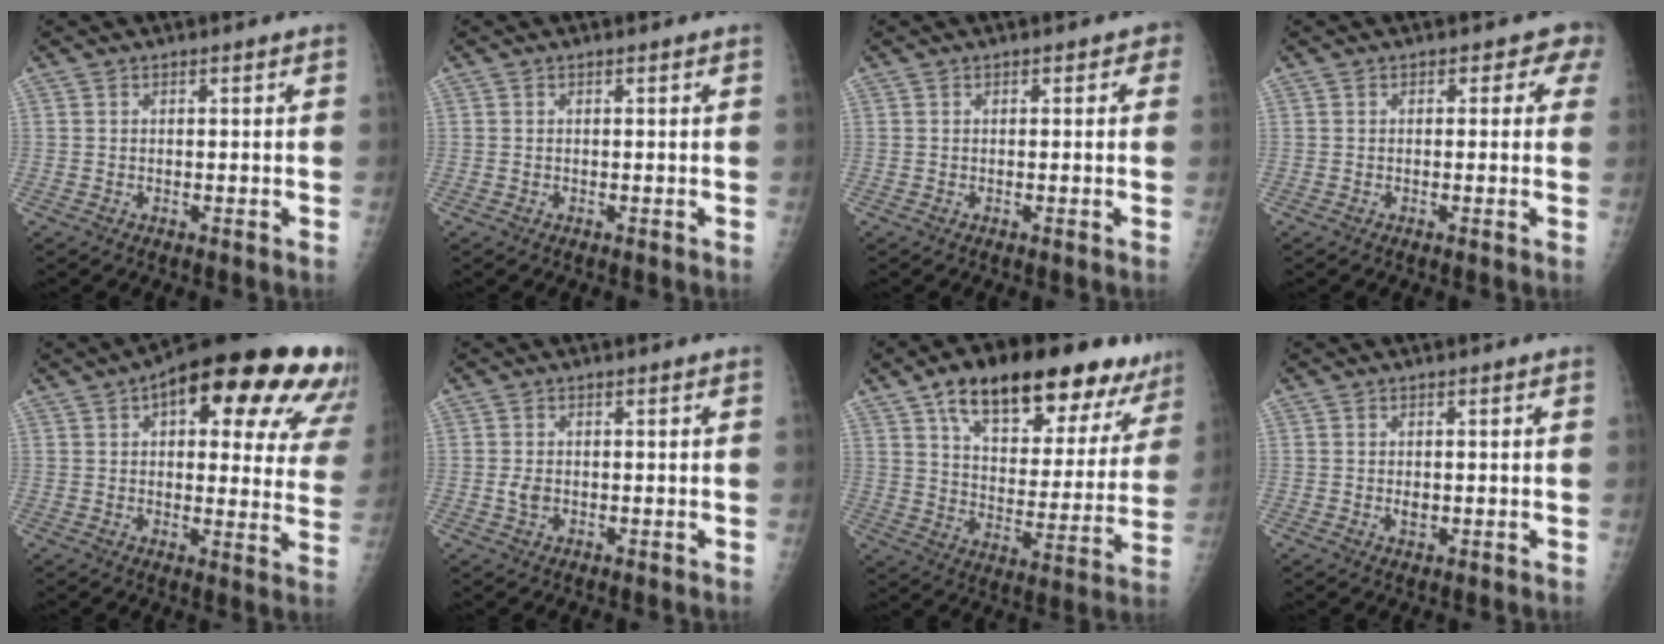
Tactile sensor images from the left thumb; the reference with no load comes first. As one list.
[{"total": 0.0}, {"total": 1.5, "force": [0.4, 1.2, 1.0], "torque": [0.010, 0.006, -0.005]}, {"total": 2.5, "force": [1.0, 1.9, 1.2], "torque": [0.021, 0.002, -0.005]}, {"total": 26.4, "force": [13.1, 9.9, 20.7], "torque": [-0.240, 0.003, 0.164]}, {"total": 1.9, "force": [-0.3, 1.4, 1.3], "torque": [-0.020, 0.001, -0.005]}, {"total": 25.4, "force": [16.4, 11.1, 15.9], "torque": [-0.191, -0.031, 0.246]}, {"total": 1.6, "force": [-0.1, 1.1, 1.1], "torque": [-0.011, 0.000, 0.000]}]